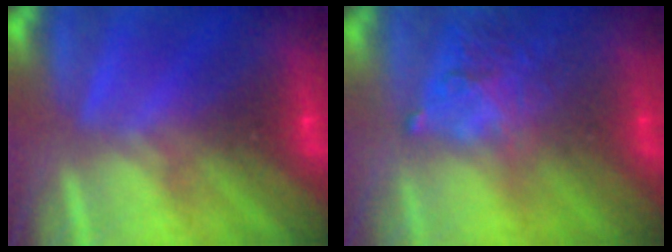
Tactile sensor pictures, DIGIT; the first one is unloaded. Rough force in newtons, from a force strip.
{"total": 3.0}